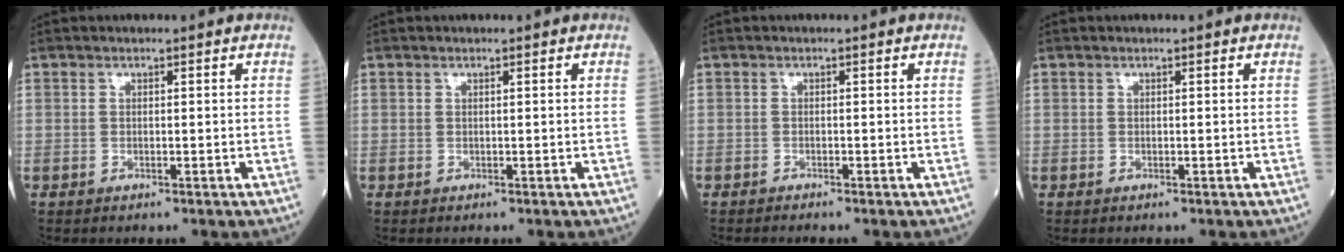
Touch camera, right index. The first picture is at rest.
{"total": 0.0}
{"total": 0.6, "force": [-0.6, -0.2, 0.0], "torque": [-0.002, -0.001, -0.014]}
{"total": 0.0}